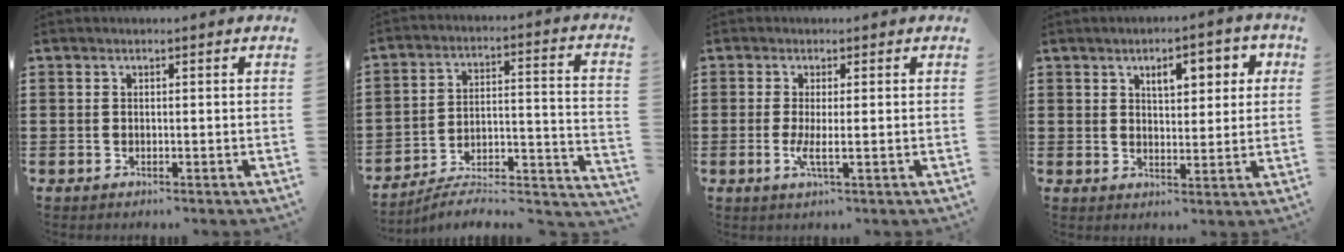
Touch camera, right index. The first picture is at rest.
{"total": 5.6, "force": [-4.8, 1.1, 2.5], "torque": [-0.040, -0.010, -0.098]}
{"total": 2.8, "force": [-0.5, 0.2, 2.7], "torque": [-0.056, -0.009, -0.011]}
{"total": 5.3, "force": [2.2, 2.5, 4.1], "torque": [-0.056, -0.001, 0.028]}